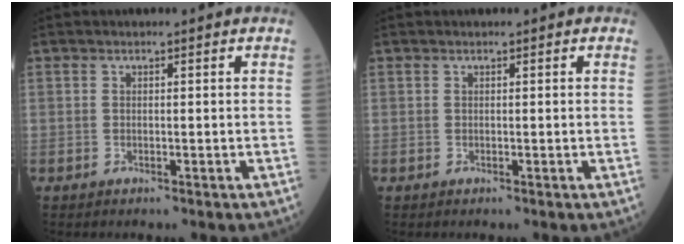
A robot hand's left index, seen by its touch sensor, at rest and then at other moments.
{"total": 1.6, "force": [-1.5, -0.1, -0.6], "torque": [0.007, 0.000, -0.025]}